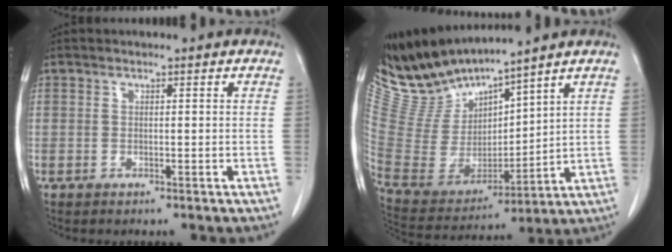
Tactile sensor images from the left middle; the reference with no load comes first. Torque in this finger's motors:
{"motor_torque": [0.30, -0.67, -0.04, -0.01]}